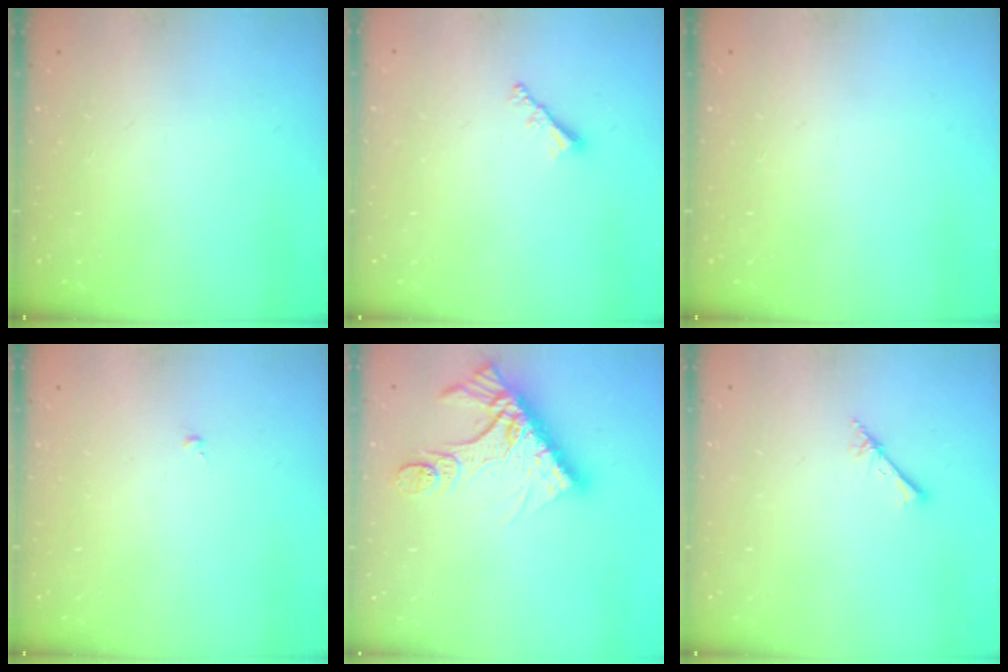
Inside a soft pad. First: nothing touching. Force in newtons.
{"total": 1.9, "press": 1.9, "slide": 0.5}
{"total": 0.0}
{"total": 0.0}
{"total": 15.5, "press": 15.4, "slide": 1.4}
{"total": 2.6, "press": 2.6, "slide": 0.3}